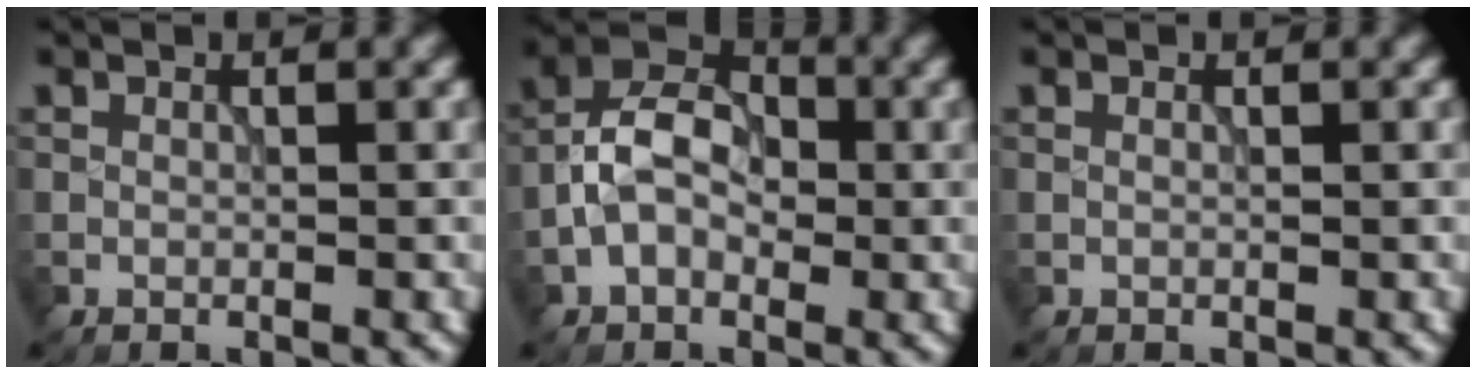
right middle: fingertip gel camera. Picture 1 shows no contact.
{"total": 5.9, "force": [-1.2, 4.0, 4.2], "torque": [-0.072, 0.017, -0.029]}
{"total": 0.0}